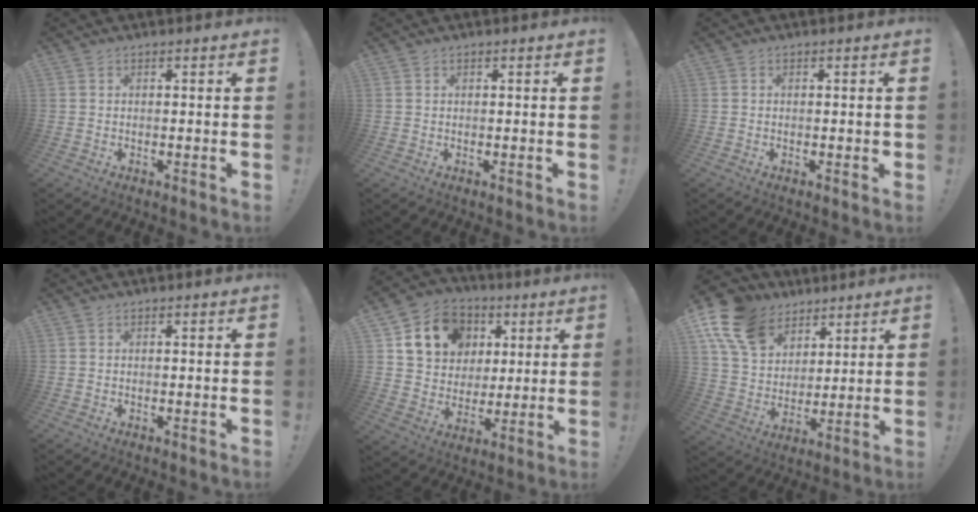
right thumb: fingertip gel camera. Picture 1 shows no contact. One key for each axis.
{"total": 0.0}
{"total": 0.9, "fx": -0.2, "fy": 0.6, "fz": 0.6, "tx": -0.018, "ty": 0.008, "tz": -0.003}
{"total": 0.0}
{"total": 14.7, "fx": 6.1, "fy": 12.1, "fz": 5.7, "tx": -0.090, "ty": -0.016, "tz": 0.132}
{"total": 16.5, "fx": 9.6, "fy": 11.2, "fz": 7.3, "tx": -0.137, "ty": -0.044, "tz": 0.189}